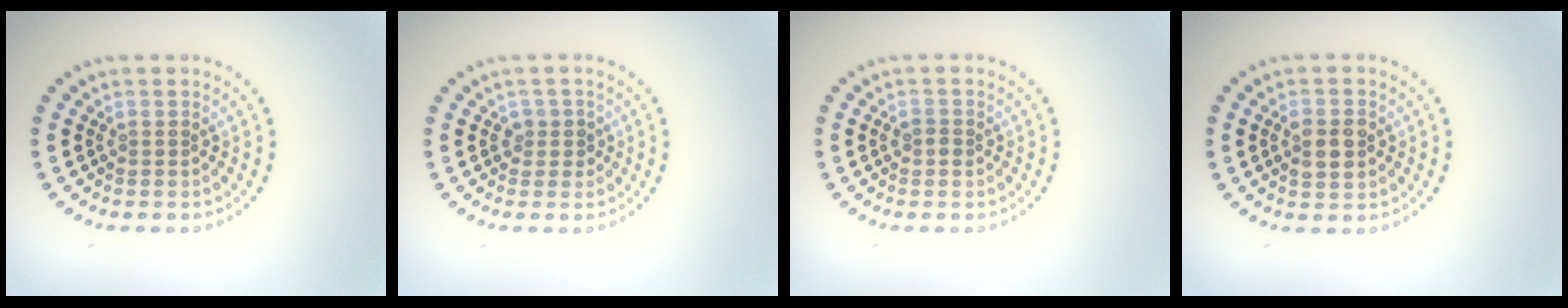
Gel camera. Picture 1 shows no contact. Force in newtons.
{"total": 1.5, "press": 1.3, "slide": 0.8}
{"total": 0.9, "press": 0.9, "slide": 0.2}
{"total": 2.8, "press": 2.8, "slide": 0.2}